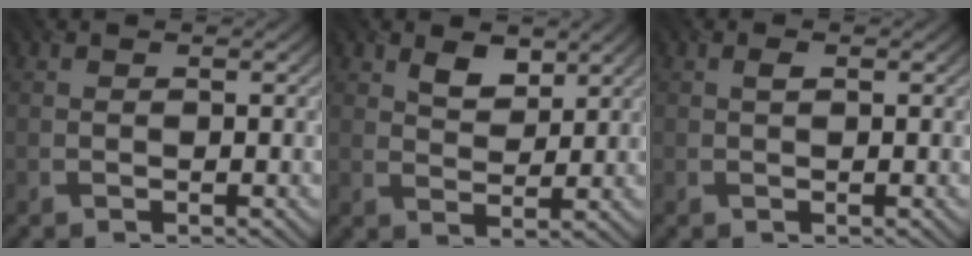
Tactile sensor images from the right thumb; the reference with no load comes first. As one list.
[{"total": 3.6, "force": [2.3, 1.9, 2.0], "torque": [-0.041, -0.005, 0.043]}, {"total": 0.8, "force": [0.2, 0.3, 0.7], "torque": [-0.016, 0.003, 0.004]}]